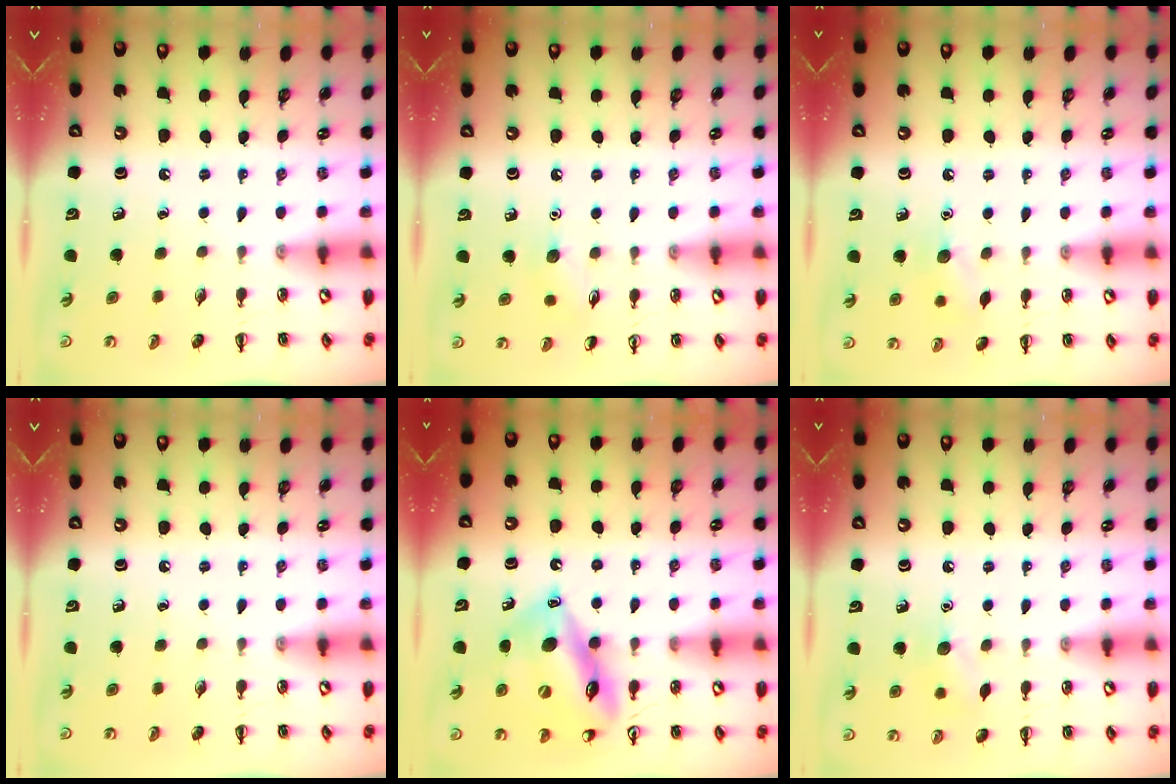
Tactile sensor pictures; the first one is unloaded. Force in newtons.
{"total": 5.7, "press": 5.5, "slide": 1.5}
{"total": 8.4, "press": 8.1, "slide": 1.8}
{"total": 0.0}
{"total": 15.3, "press": 15.0, "slide": 2.8}
{"total": 8.4, "press": 8.1, "slide": 1.8}